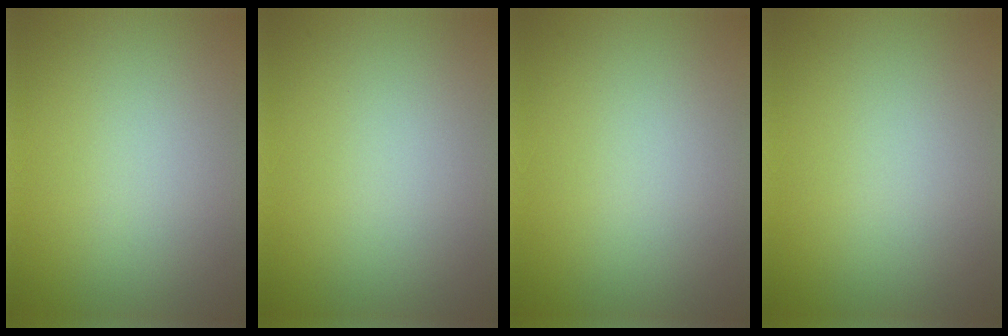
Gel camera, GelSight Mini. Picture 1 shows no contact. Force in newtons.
{"total": 0.0}
{"total": 0.0}
{"total": 0.0}